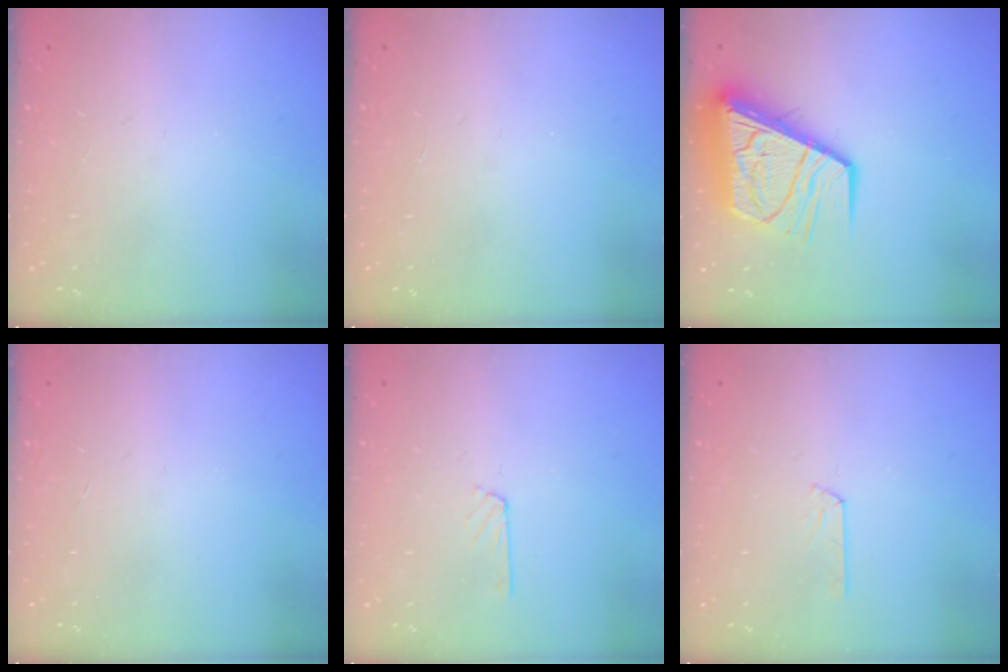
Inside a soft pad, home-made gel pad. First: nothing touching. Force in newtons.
{"total": 0.0}
{"total": 14.4, "press": 14.3, "slide": 1.6}
{"total": 0.0}
{"total": 3.5, "press": 3.5, "slide": 0.3}
{"total": 2.8, "press": 2.8, "slide": 0.3}